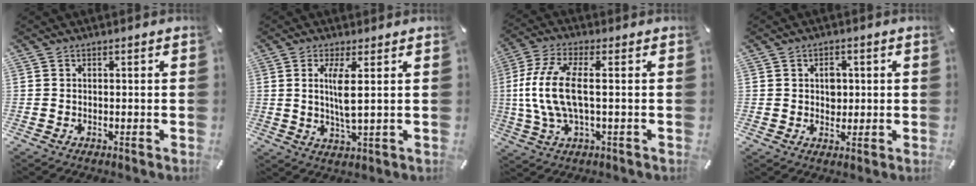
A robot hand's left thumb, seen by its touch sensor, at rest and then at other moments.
{"total": 6.5, "force": [1.3, 1.1, 6.3], "torque": [-0.139, -0.009, 0.016]}
{"total": 11.8, "force": [0.4, 4.1, 11.1], "torque": [-0.240, -0.013, 0.005]}
{"total": 4.0, "force": [0.6, 3.3, 2.2], "torque": [-0.014, -0.006, 0.002]}